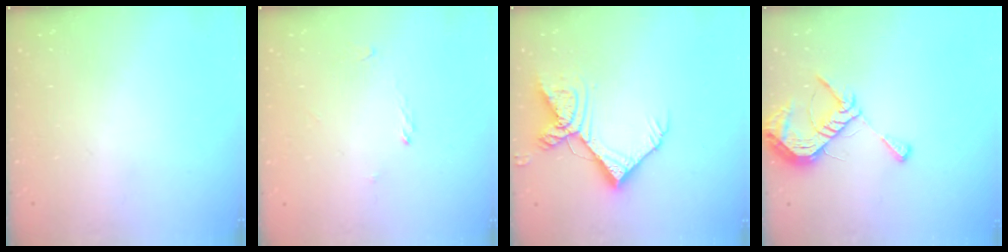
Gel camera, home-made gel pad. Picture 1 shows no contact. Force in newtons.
{"total": 1.2, "press": 1.1, "slide": 0.3}
{"total": 15.0, "press": 15.0, "slide": 1.6}
{"total": 9.4, "press": 9.4, "slide": 0.3}